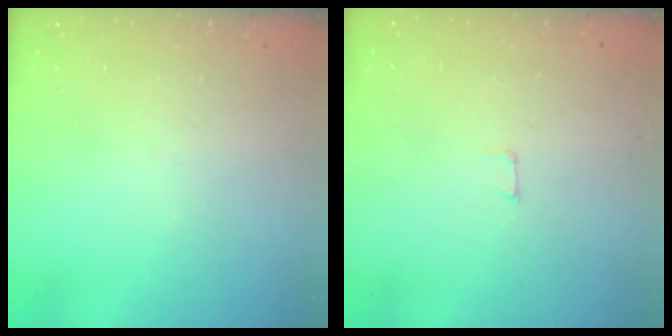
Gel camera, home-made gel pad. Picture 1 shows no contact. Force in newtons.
{"total": 3.2, "press": 3.2, "slide": 0.2}